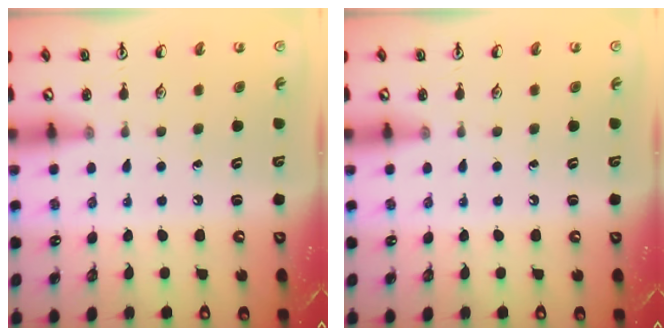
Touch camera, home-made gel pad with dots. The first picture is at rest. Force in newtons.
{"total": 0.0}